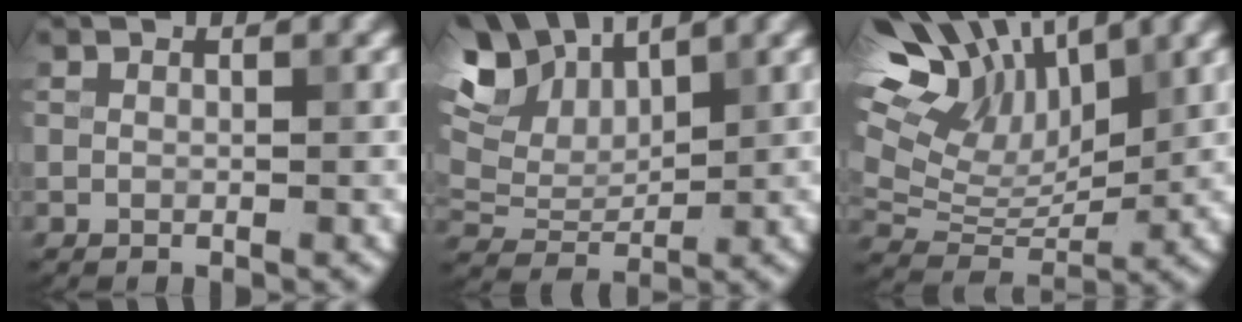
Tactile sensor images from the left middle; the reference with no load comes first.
{"total": 9.2, "force": [5.8, 4.2, 5.8], "torque": [-0.134, 0.023, 0.087]}
{"total": 13.4, "force": [7.5, 7.2, 8.5], "torque": [-0.186, 0.047, 0.126]}